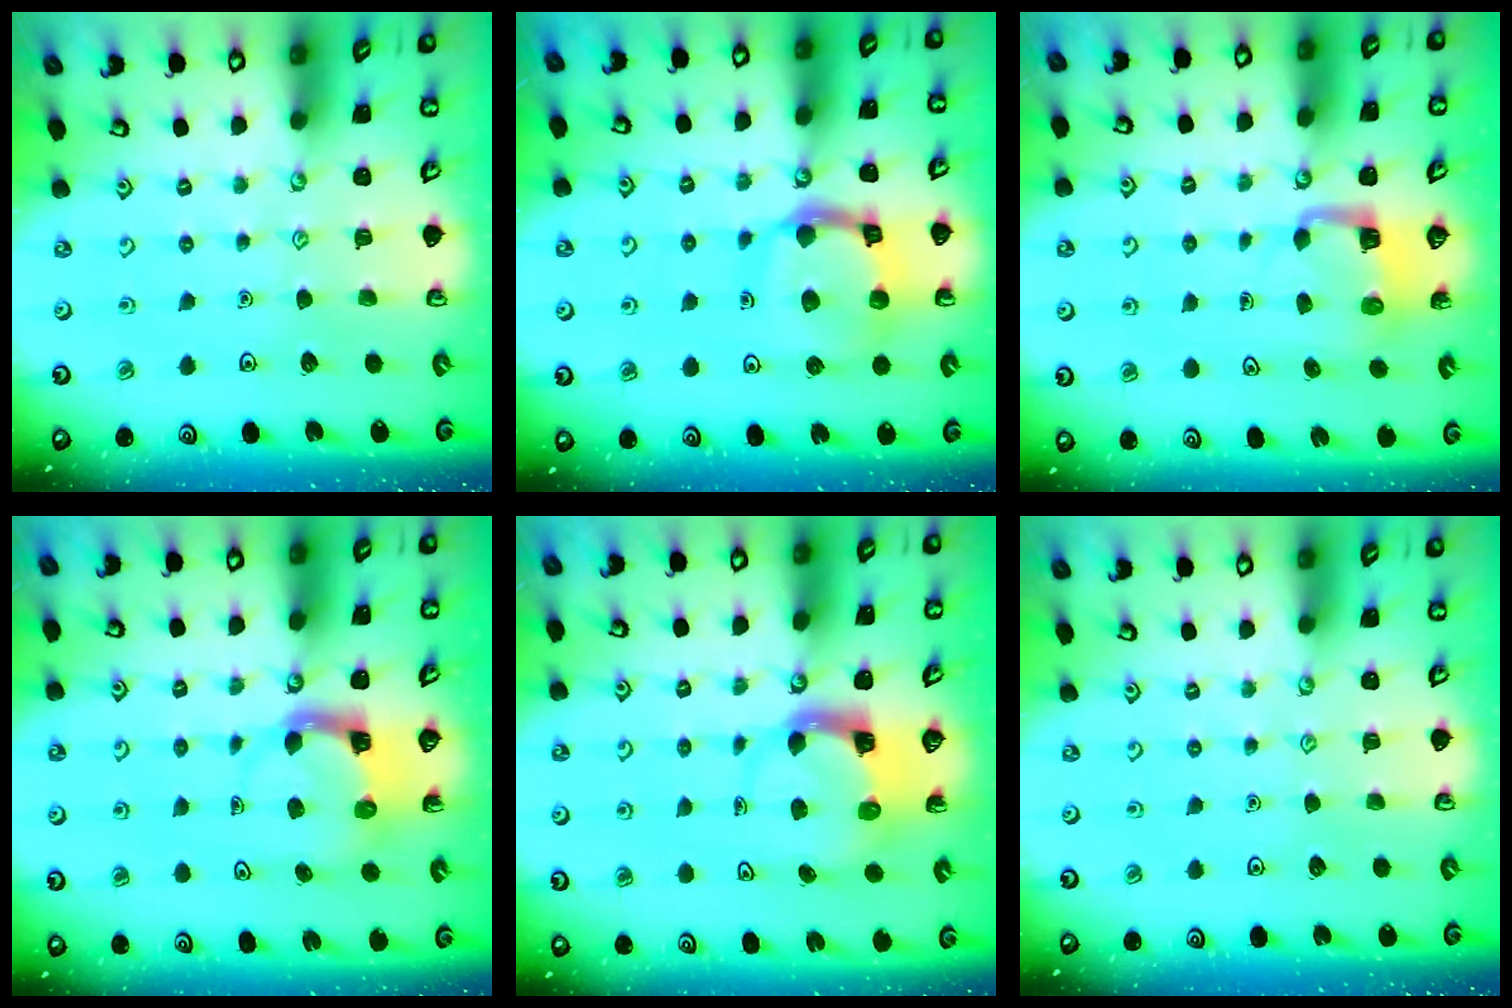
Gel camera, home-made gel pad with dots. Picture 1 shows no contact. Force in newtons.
{"total": 12.4, "press": 12.3, "slide": 1.4}
{"total": 4.1, "press": 4.1, "slide": 0.1}
{"total": 4.0, "press": 3.9, "slide": 0.4}
{"total": 3.8, "press": 3.7, "slide": 0.5}
{"total": 0.0}